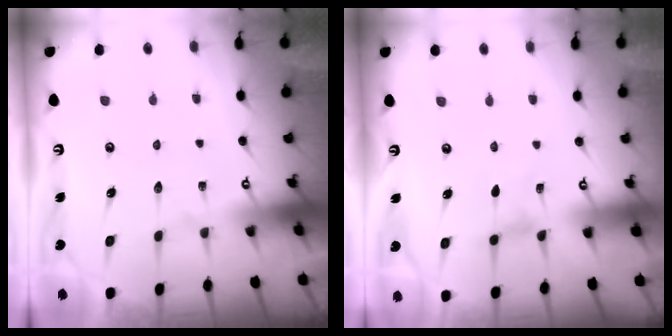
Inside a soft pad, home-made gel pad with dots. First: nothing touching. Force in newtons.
{"total": 0.0}